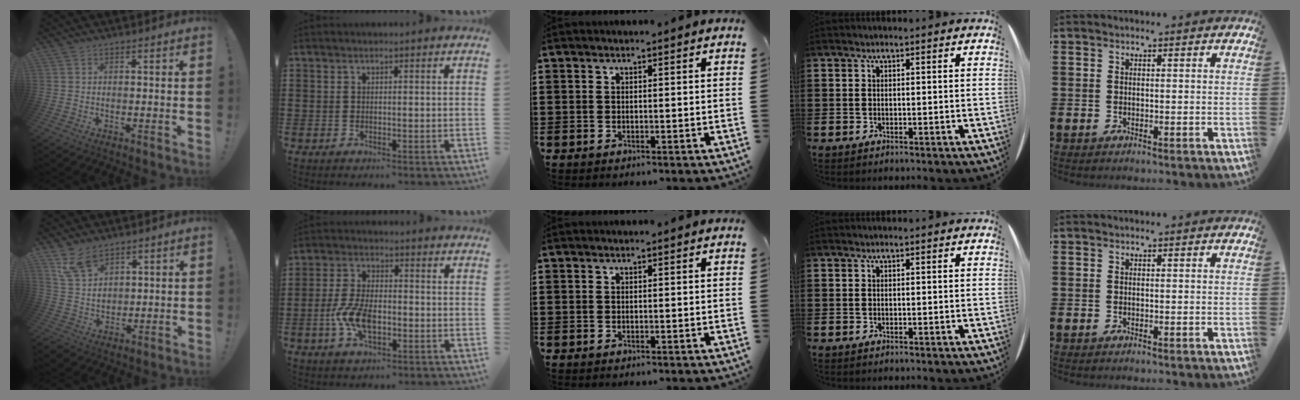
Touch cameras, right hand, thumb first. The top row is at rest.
{"thumb": {"total": 10.2, "force": [6.7, 6.4, 4.3], "torque": [-0.088, -0.029, 0.136]}, "index": {"total": 7.4, "force": [-2.0, 3.5, 6.1], "torque": [-0.137, 0.000, -0.041]}}